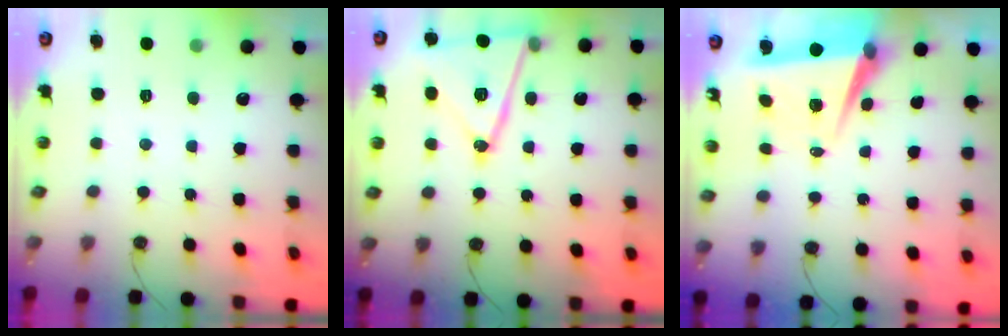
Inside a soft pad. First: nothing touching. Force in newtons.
{"total": 17.6, "press": 17.3, "slide": 3.4}
{"total": 6.8, "press": 5.2, "slide": 4.3}